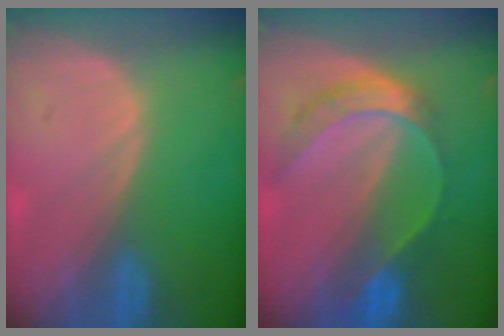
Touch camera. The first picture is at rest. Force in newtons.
{"total": 7.7, "press": 6.5, "slide": 4.2}